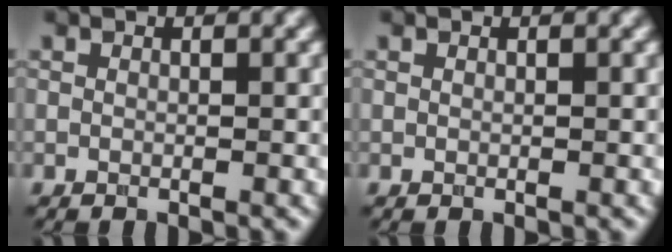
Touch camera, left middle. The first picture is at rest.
{"total": 0.0}